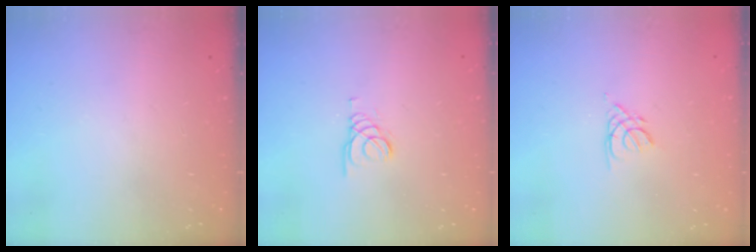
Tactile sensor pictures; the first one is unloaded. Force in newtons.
{"total": 1.5, "press": 1.5, "slide": 0.1}
{"total": 2.2, "press": 2.2, "slide": 0.4}